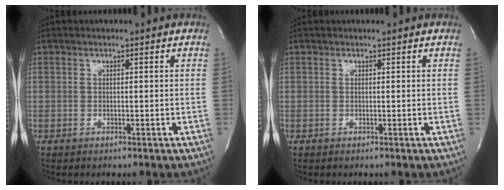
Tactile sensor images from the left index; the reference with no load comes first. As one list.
[{"total": 0.0}]